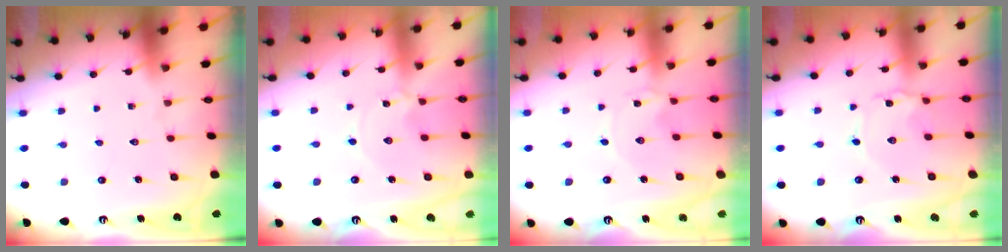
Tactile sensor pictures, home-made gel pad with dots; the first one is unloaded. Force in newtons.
{"total": 0.0}
{"total": 0.0}
{"total": 1.9, "press": 1.9, "slide": 0.3}